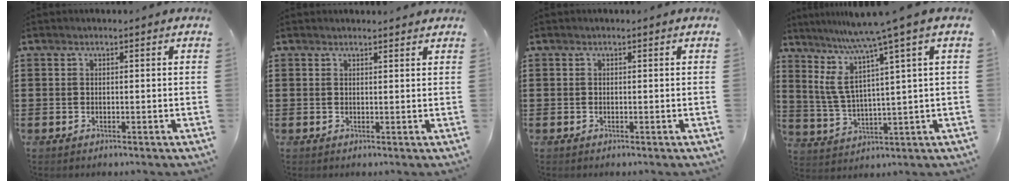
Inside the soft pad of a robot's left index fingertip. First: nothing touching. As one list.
[{"total": 1.1, "force": [1.0, 0.1, 0.1], "torque": [-0.004, 0.000, 0.021]}, {"total": 0.0}, {"total": 7.7, "force": [4.9, -0.7, 5.9], "torque": [-0.144, -0.039, 0.073]}]